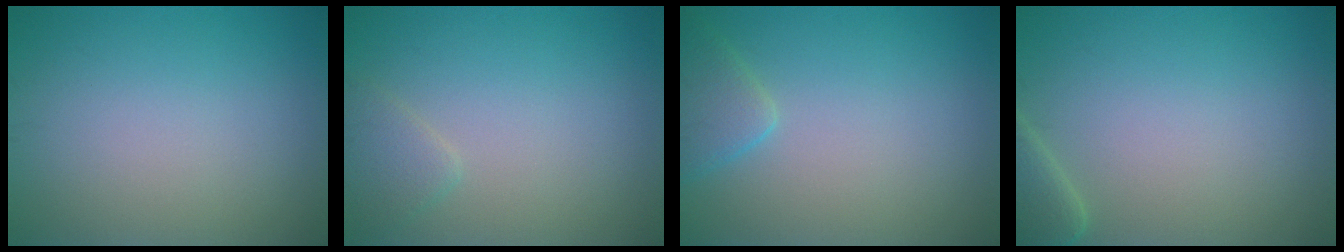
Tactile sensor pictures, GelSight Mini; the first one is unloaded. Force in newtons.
{"total": 1.6, "press": 1.6, "slide": 0.1}
{"total": 2.3, "press": 2.3, "slide": 0.2}
{"total": 2.4, "press": 2.3, "slide": 0.4}